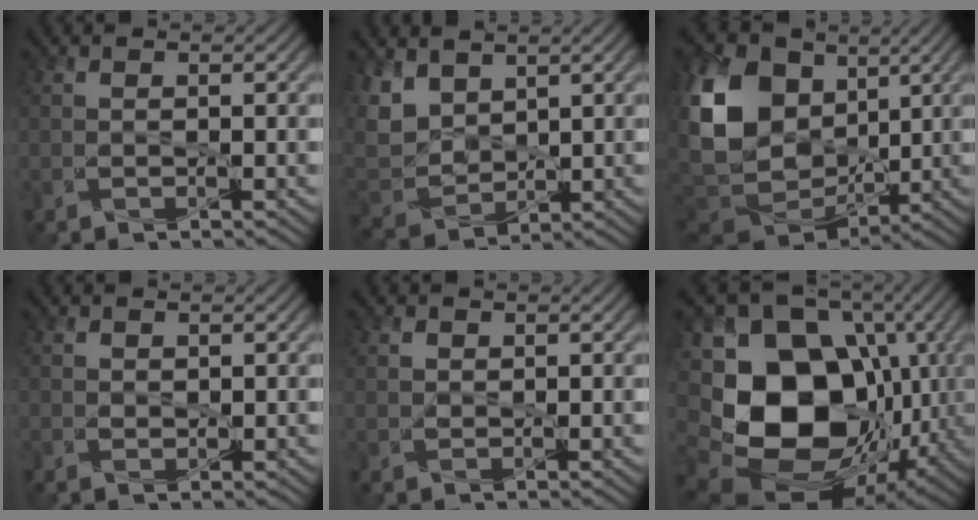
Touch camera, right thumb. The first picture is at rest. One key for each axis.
{"total": 7.0, "fx": 3.7, "fy": 4.6, "fz": 3.7, "tx": -0.120, "ty": 0.007, "tz": 0.075}
{"total": 16.6, "fx": 2.7, "fy": 12.8, "fz": 10.3, "tx": -0.259, "ty": 0.011, "tz": 0.067}
{"total": 0.8, "fx": 0.6, "fy": 0.5, "fz": 0.1, "tx": -0.007, "ty": -0.002, "tz": 0.014}
{"total": 1.1, "fx": 0.5, "fy": 0.8, "fz": 0.5, "tx": -0.013, "ty": 0.000, "tz": 0.013}
{"total": 20.0, "fx": -2.6, "fy": 15.2, "fz": 12.6, "tx": -0.269, "ty": -0.018, "tz": -0.034}